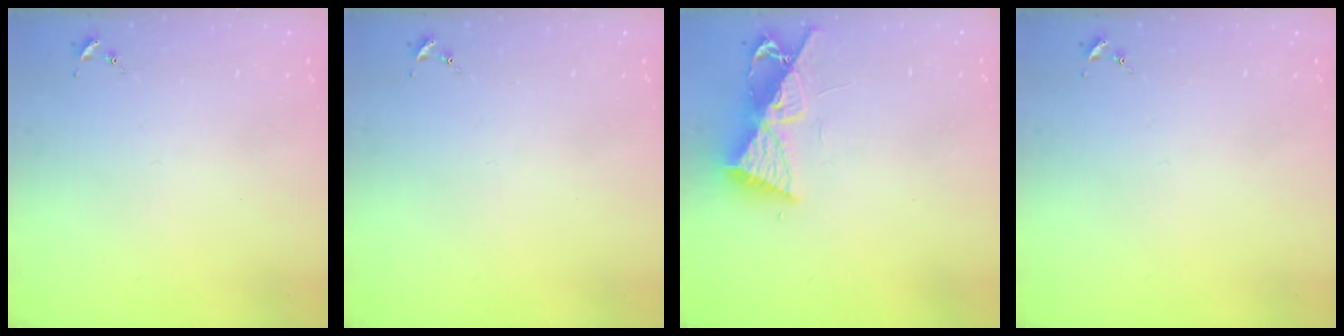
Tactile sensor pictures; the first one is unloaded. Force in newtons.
{"total": 0.0}
{"total": 9.2, "press": 9.1, "slide": 0.9}
{"total": 0.0}